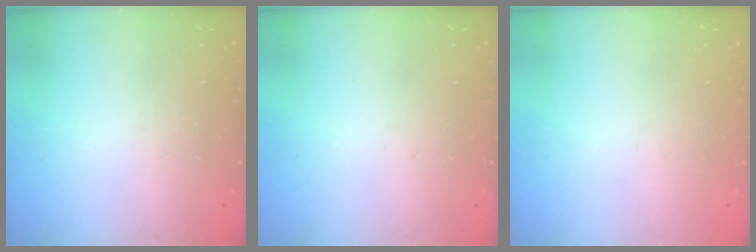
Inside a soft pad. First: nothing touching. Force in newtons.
{"total": 0.0}
{"total": 0.0}